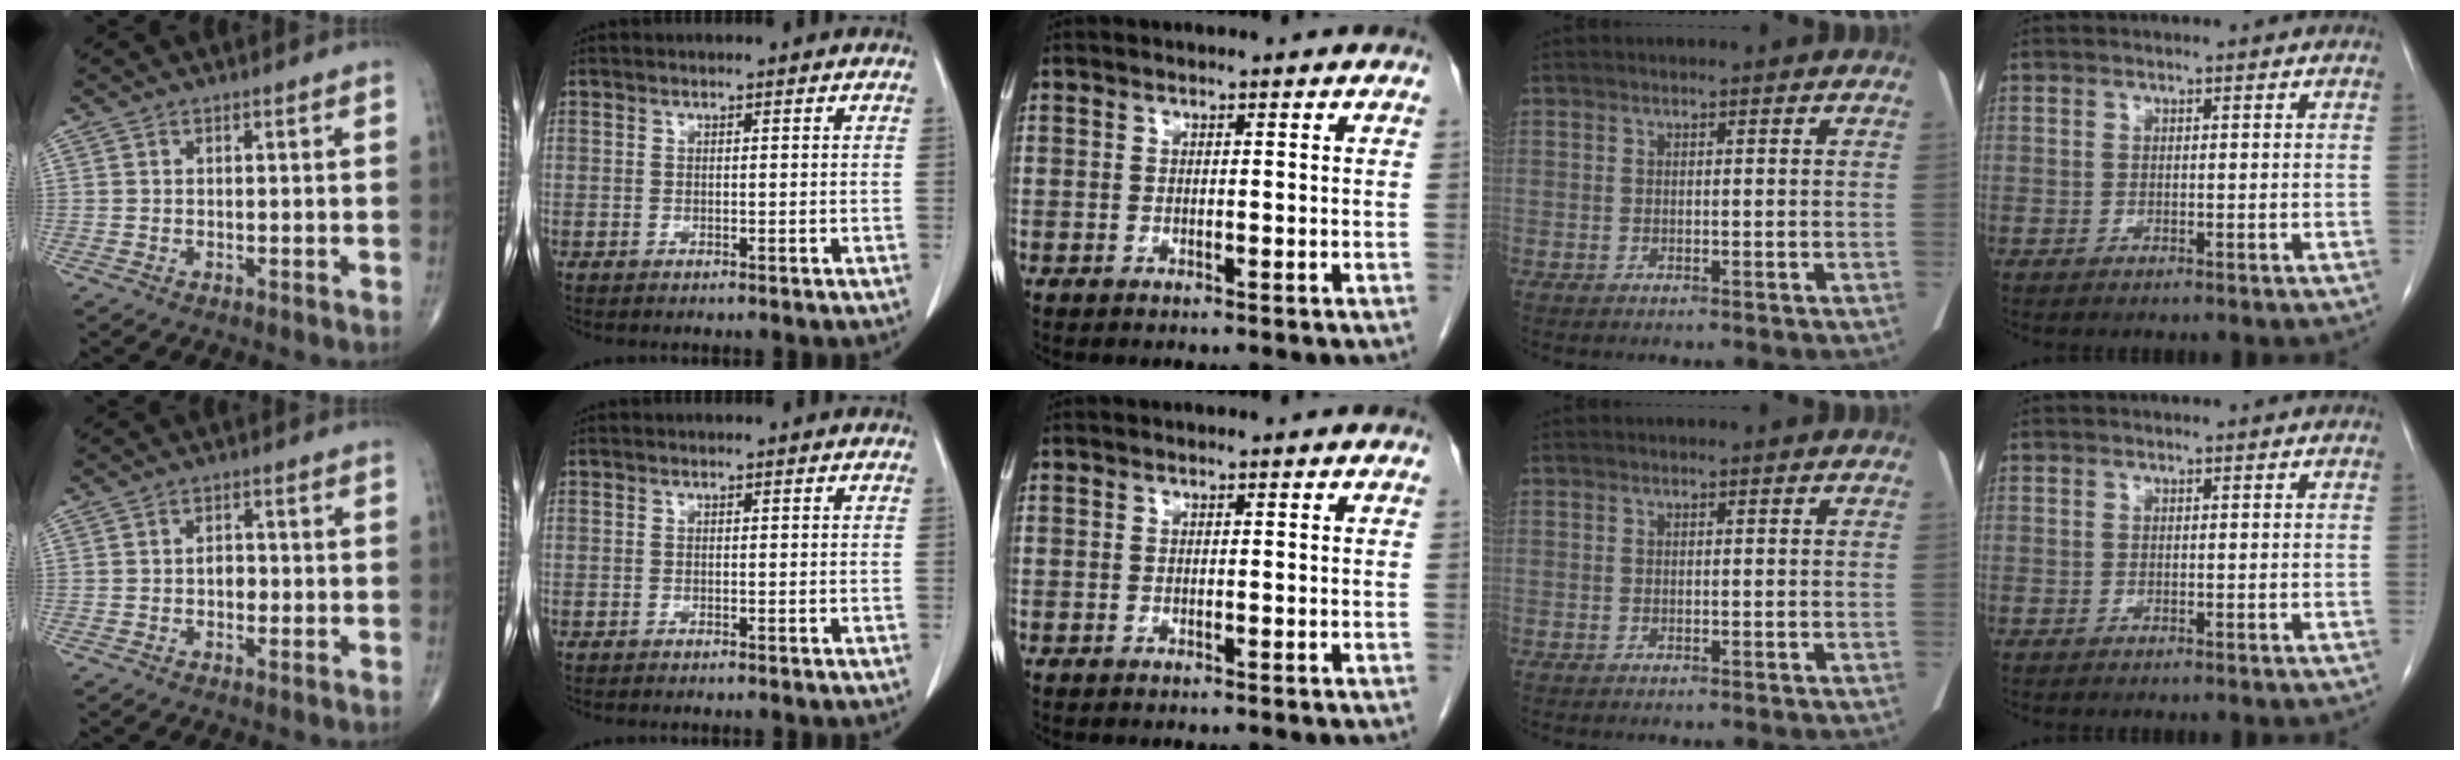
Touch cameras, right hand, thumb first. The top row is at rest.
{"thumb": {"total": 1.2, "force": [-0.4, 0.7, 0.9], "torque": [-0.012, 0.001, -0.007]}, "index": {"total": 0.5, "force": [-0.5, 0.0, 0.2], "torque": [-0.006, -0.001, -0.009]}}